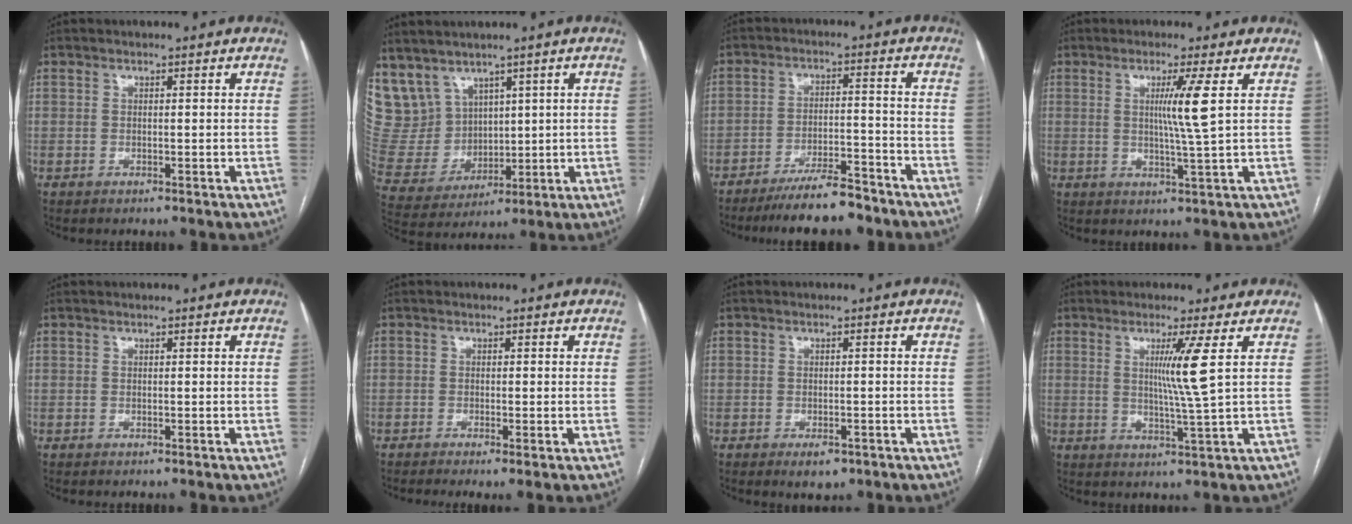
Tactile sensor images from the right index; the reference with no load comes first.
{"total": 10.6, "force": [6.9, 7.8, 1.8], "torque": [-0.068, 0.034, 0.172]}
{"total": 10.0, "force": [-8.6, 1.6, 4.7], "torque": [-0.068, -0.002, -0.142]}
{"total": 5.2, "force": [1.3, -1.6, 4.8], "torque": [-0.093, -0.011, 0.027]}
{"total": 0.0}
{"total": 2.3, "force": [-1.2, 0.1, 1.9], "torque": [-0.032, -0.008, -0.021]}
{"total": 3.0, "force": [-1.8, 1.4, 2.0], "torque": [-0.029, -0.001, -0.017]}
{"total": 5.8, "force": [1.7, -2.0, 5.2], "torque": [-0.100, -0.016, 0.035]}